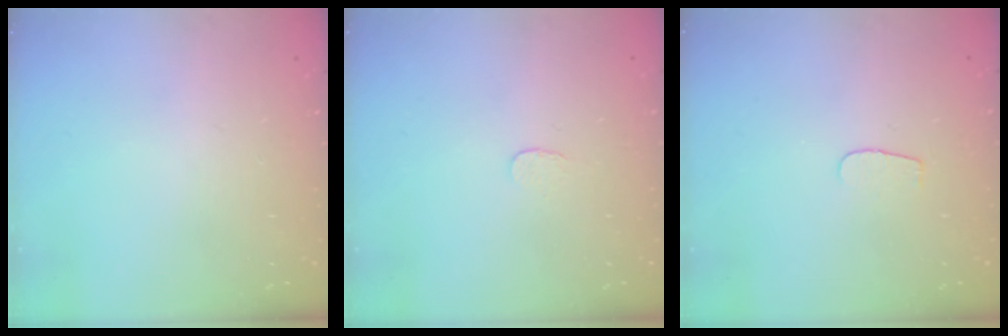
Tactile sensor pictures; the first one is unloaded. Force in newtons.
{"total": 3.0, "press": 3.0, "slide": 0.2}
{"total": 3.8, "press": 3.7, "slide": 0.4}